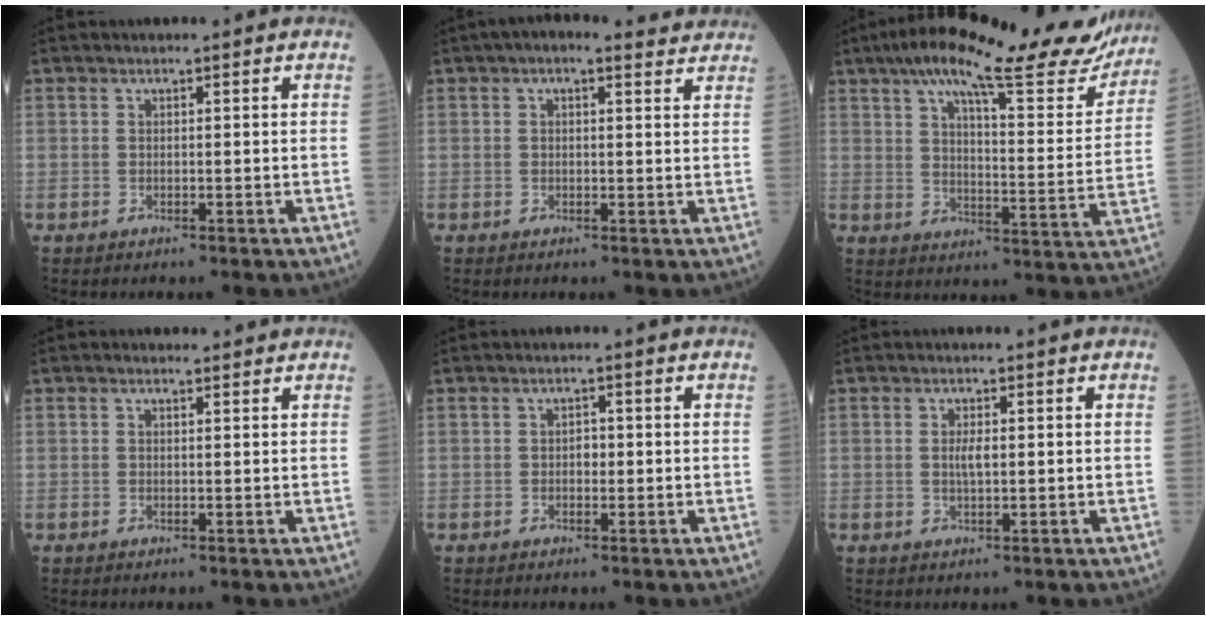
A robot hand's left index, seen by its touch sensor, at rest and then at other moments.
{"total": 4.7, "force": [3.7, 1.7, 2.5], "torque": [-0.035, 0.024, 0.040]}
{"total": 25.1, "force": [20.3, 4.8, 14.0], "torque": [-0.203, 0.001, 0.258]}
{"total": 0.9, "force": [0.6, 0.5, 0.4], "torque": [-0.015, 0.006, 0.007]}
{"total": 1.4, "force": [-0.2, 0.9, 1.0], "torque": [-0.013, 0.001, -0.006]}
{"total": 1.9, "force": [0.1, 0.5, 1.9], "torque": [-0.039, -0.003, 0.002]}